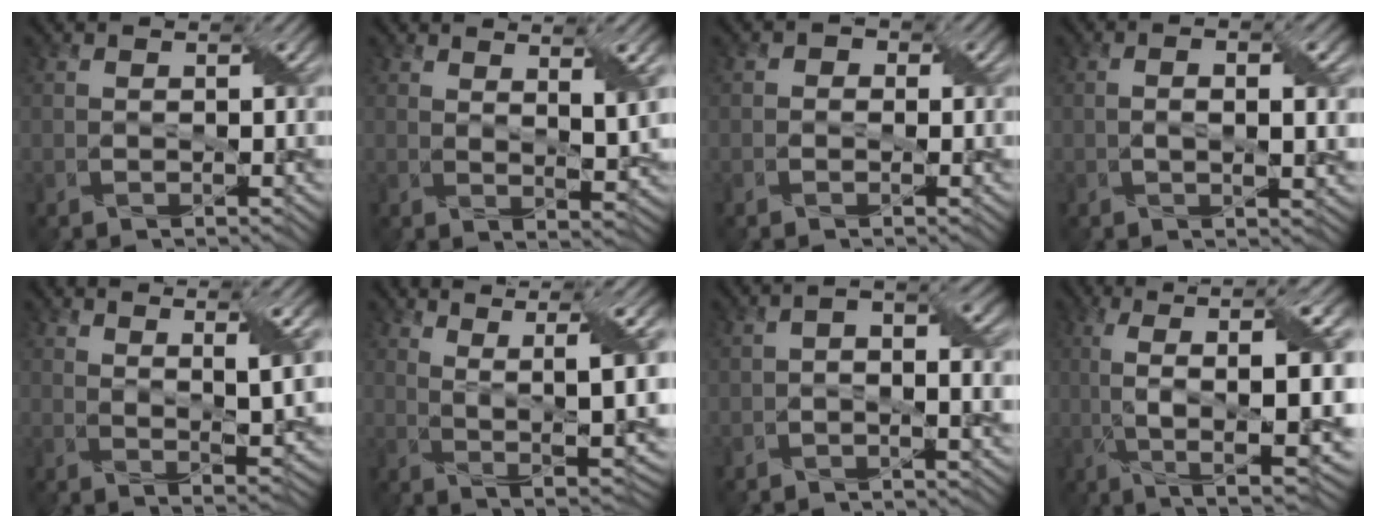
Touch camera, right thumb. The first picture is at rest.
{"total": 5.2, "force": [3.0, 0.8, 4.1], "torque": [-0.078, 0.003, 0.058]}
{"total": 1.4, "force": [0.0, 1.3, 0.4], "torque": [-0.001, 0.004, -0.013]}
{"total": 4.5, "force": [0.5, 1.8, 4.1], "torque": [-0.072, -0.001, 0.011]}
{"total": 6.8, "force": [3.6, 1.1, 5.7], "torque": [-0.098, 0.004, 0.067]}
{"total": 10.4, "force": [4.7, 2.1, 9.1], "torque": [-0.172, 0.010, 0.086]}
{"total": 3.7, "force": [-0.2, 1.4, 3.4], "torque": [-0.064, 0.004, -0.010]}
{"total": 14.2, "force": [0.4, 3.7, 13.7], "torque": [-0.248, 0.014, 0.023]}